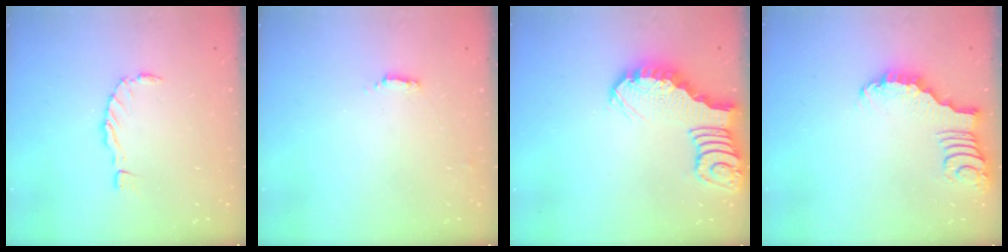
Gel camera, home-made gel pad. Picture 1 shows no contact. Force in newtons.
{"total": 1.3, "press": 1.3, "slide": 0.4}
{"total": 3.0, "press": 3.0, "slide": 0.3}
{"total": 2.6, "press": 2.6, "slide": 0.3}